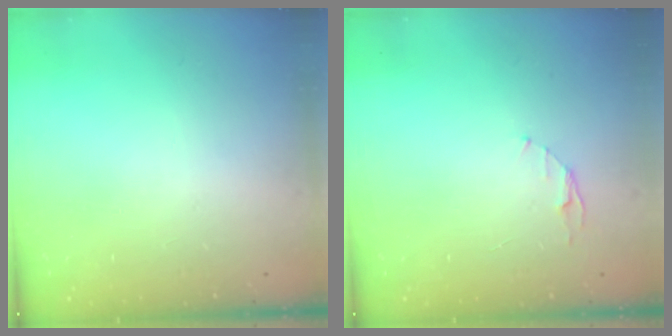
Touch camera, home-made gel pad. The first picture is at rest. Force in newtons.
{"total": 3.2, "press": 3.2, "slide": 0.4}